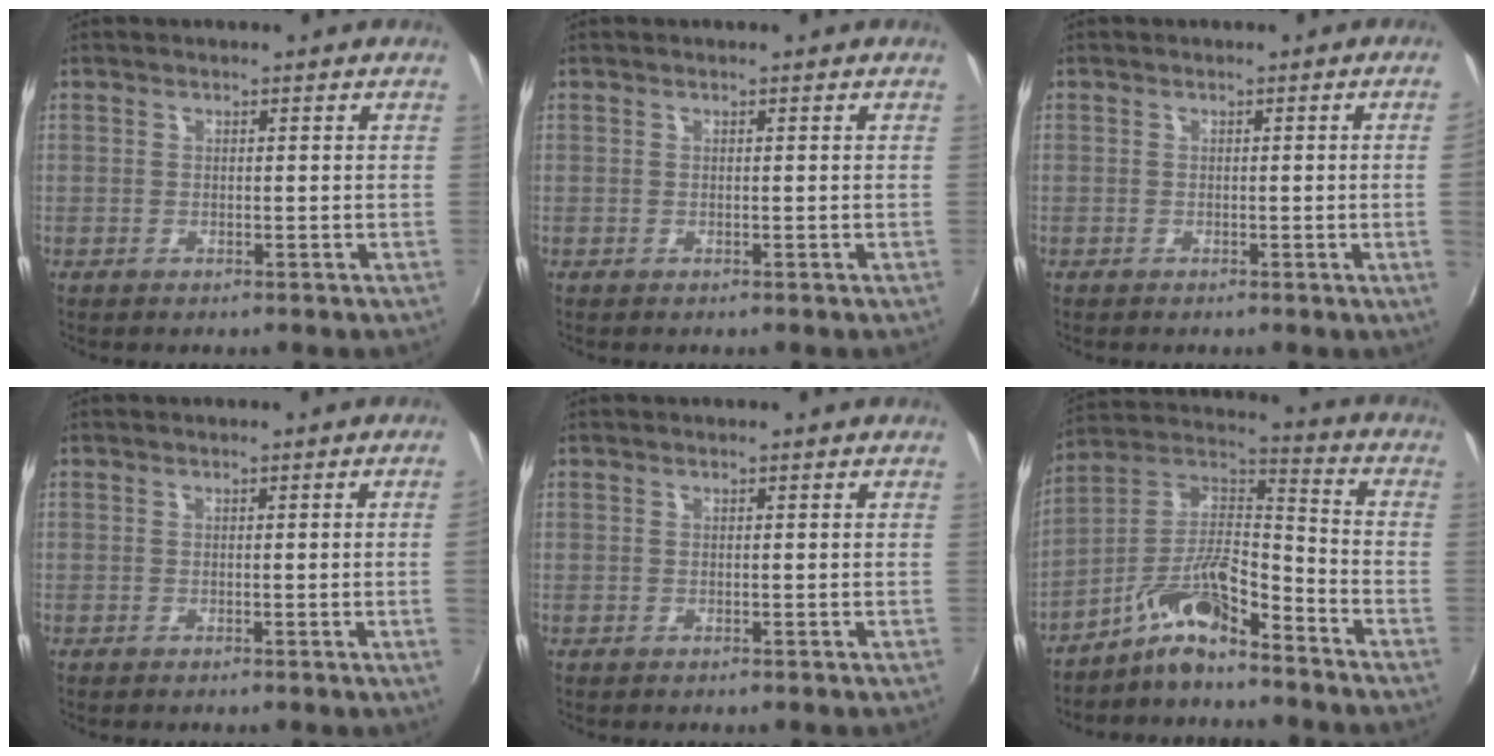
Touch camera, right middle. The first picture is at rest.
{"total": 0.0}
{"total": 2.9, "force": [0.0, -1.7, 2.3], "torque": [-0.030, -0.014, 0.005]}
{"total": 2.2, "force": [0.0, -1.4, 1.7], "torque": [-0.018, -0.015, 0.004]}
{"total": 0.0}
{"total": 9.9, "force": [-7.4, 2.2, 6.2], "torque": [-0.136, 0.028, -0.148]}